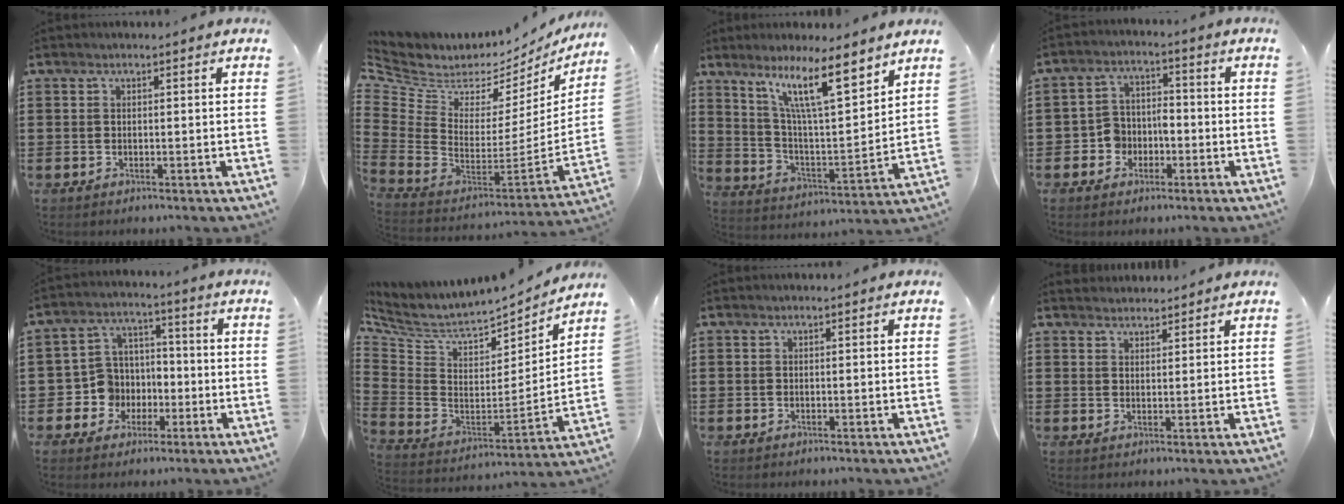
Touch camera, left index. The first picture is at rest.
{"total": 3.8, "force": [2.7, 2.4, 1.1], "torque": [-0.067, -0.054, 0.041]}
{"total": 12.5, "force": [8.5, 2.4, 8.9], "torque": [-0.180, -0.034, 0.144]}
{"total": 4.5, "force": [-2.2, 3.6, 1.5], "torque": [-0.043, 0.009, -0.047]}
{"total": 7.0, "force": [-1.7, 6.7, 1.3], "torque": [-0.062, 0.011, -0.031]}
{"total": 5.5, "force": [4.9, 1.8, 1.9], "torque": [-0.070, -0.052, 0.080]}
{"total": 0.0}
{"total": 2.1, "force": [2.0, 0.4, -0.3], "torque": [0.000, -0.001, 0.040]}